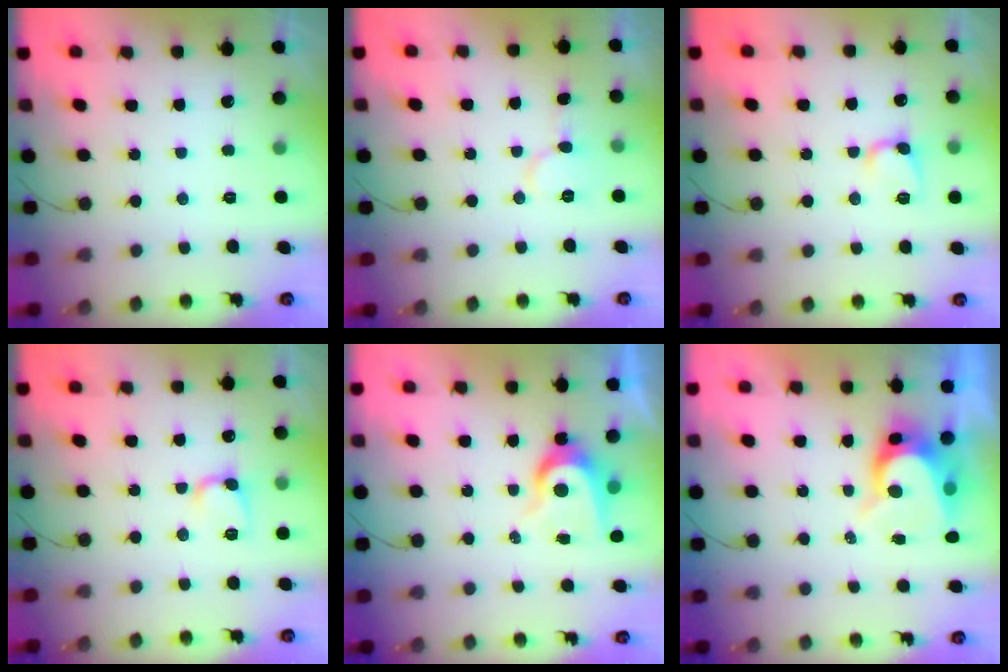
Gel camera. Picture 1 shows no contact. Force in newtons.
{"total": 6.9, "press": 6.9, "slide": 0.3}
{"total": 6.2, "press": 6.2, "slide": 0.9}
{"total": 6.2, "press": 6.2, "slide": 0.9}
{"total": 7.0, "press": 7.0, "slide": 0.2}
{"total": 6.8, "press": 6.8, "slide": 0.5}